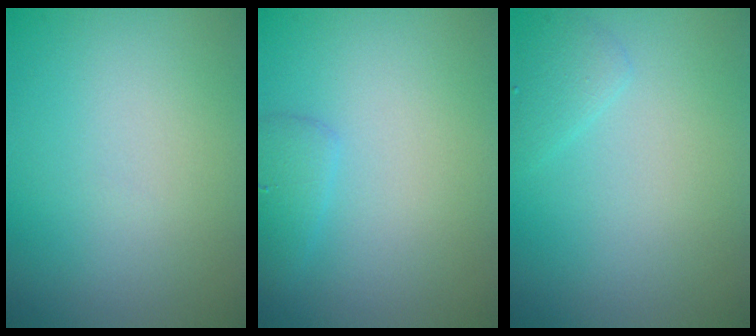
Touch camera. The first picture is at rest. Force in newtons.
{"total": 1.4, "press": 1.4, "slide": 0.2}
{"total": 1.3, "press": 1.3, "slide": 0.1}